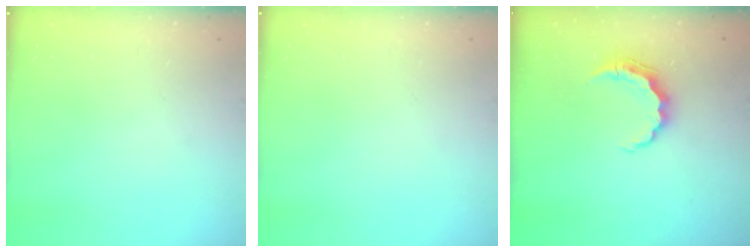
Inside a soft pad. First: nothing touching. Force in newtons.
{"total": 0.0}
{"total": 6.9, "press": 6.8, "slide": 0.7}